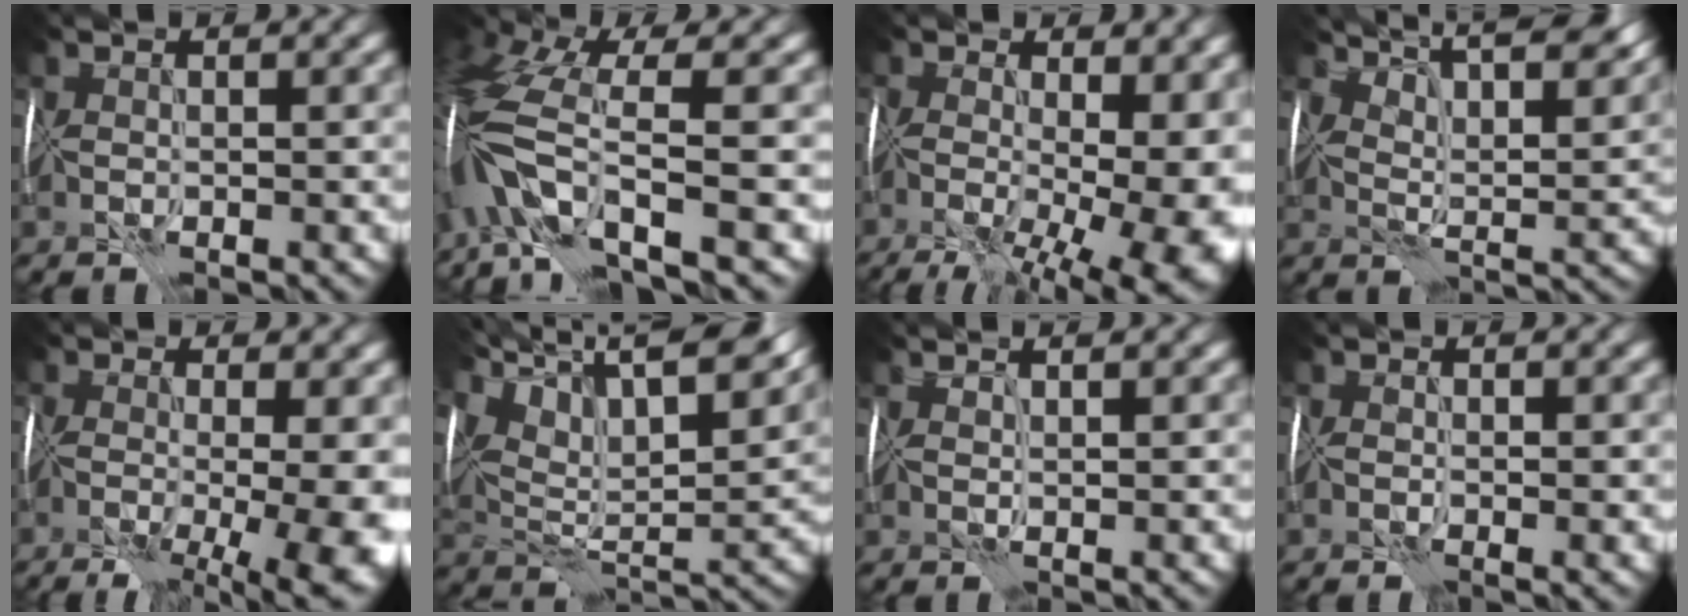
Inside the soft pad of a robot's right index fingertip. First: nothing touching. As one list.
[{"total": 9.3, "force": [-2.7, 3.2, 8.2], "torque": [-0.178, 0.012, -0.058]}, {"total": 16.8, "force": [-3.8, 8.0, 14.2], "torque": [-0.201, -0.004, -0.010]}, {"total": 10.8, "force": [8.9, 2.9, 5.4], "torque": [-0.080, 0.017, 0.114]}, {"total": 13.9, "force": [-3.3, 6.1, 12.1], "torque": [-0.153, -0.012, -0.011]}, {"total": 15.9, "force": [11.3, 5.8, 9.5], "torque": [-0.180, 0.047, 0.176]}, {"total": 2.5, "force": [2.0, 0.8, 1.3], "torque": [-0.002, 0.012, 0.017]}, {"total": 1.4, "force": [0.2, 0.6, 1.3], "torque": [-0.017, -0.003, 0.007]}]